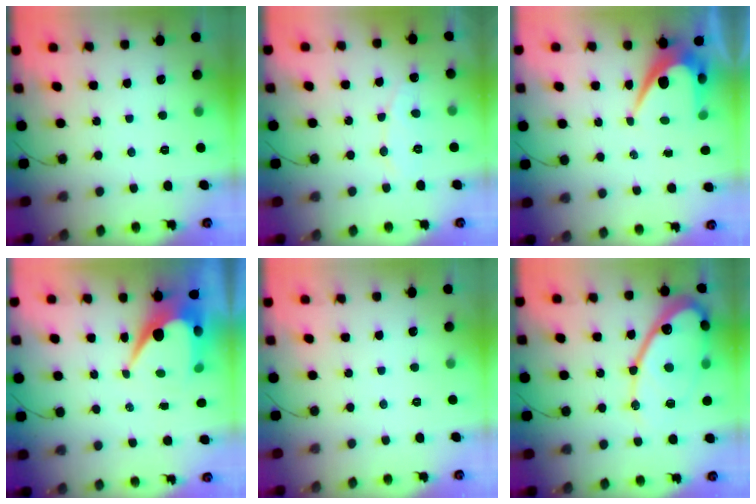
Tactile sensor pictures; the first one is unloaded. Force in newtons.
{"total": 5.3, "press": 5.3, "slide": 0.3}
{"total": 7.8, "press": 7.8, "slide": 0.4}
{"total": 9.9, "press": 9.8, "slide": 0.9}
{"total": 0.0}
{"total": 19.0, "press": 18.9, "slide": 1.8}